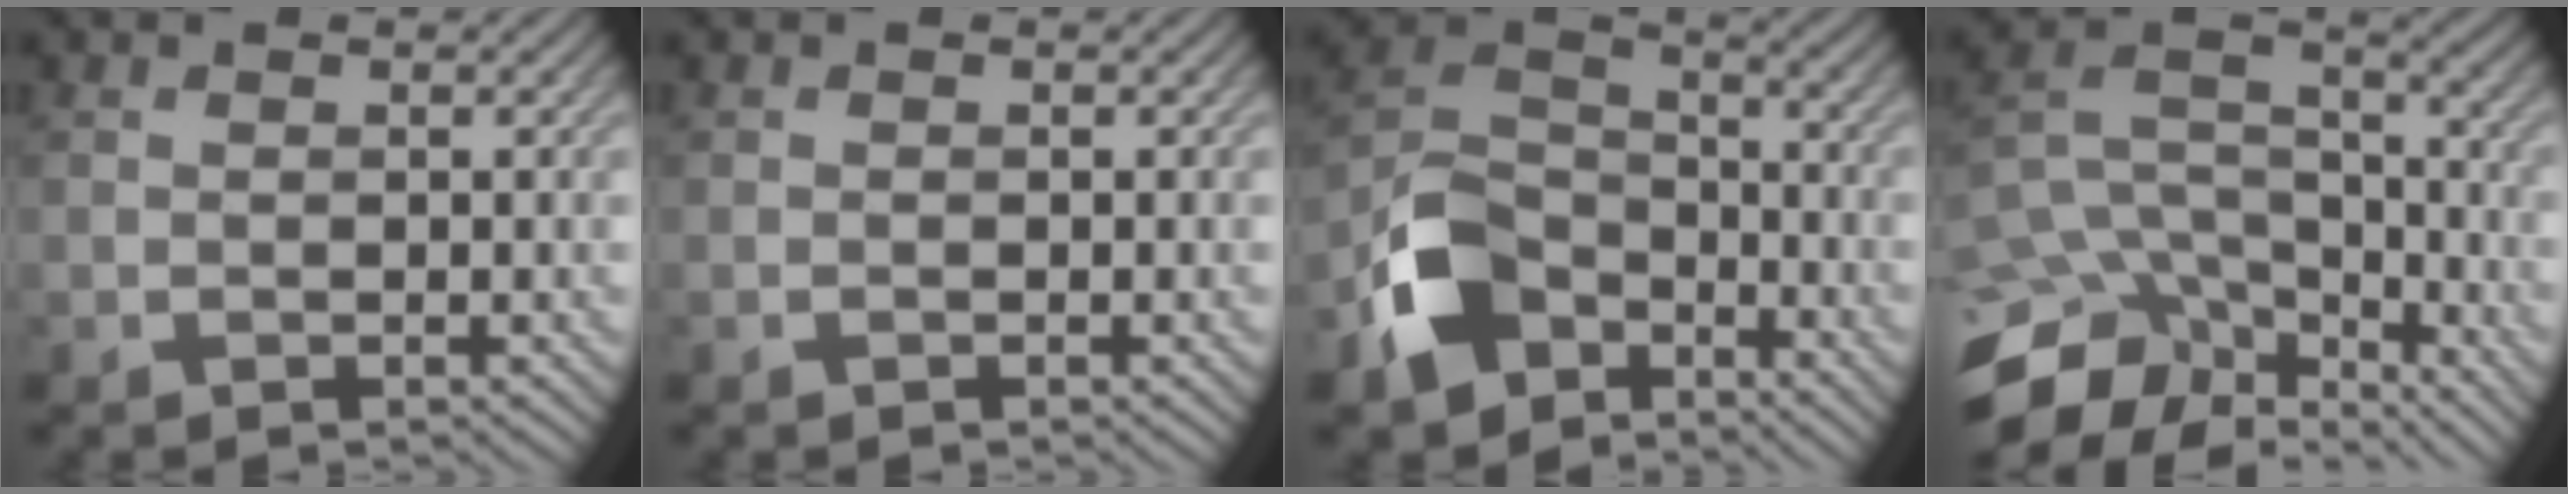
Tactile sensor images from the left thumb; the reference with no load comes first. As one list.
[{"total": 0.0}, {"total": 9.7, "force": [-6.1, 5.9, 4.8], "torque": [-0.102, -0.006, -0.145]}, {"total": 12.5, "force": [-8.9, 6.2, 6.3], "torque": [-0.177, -0.011, -0.129]}]